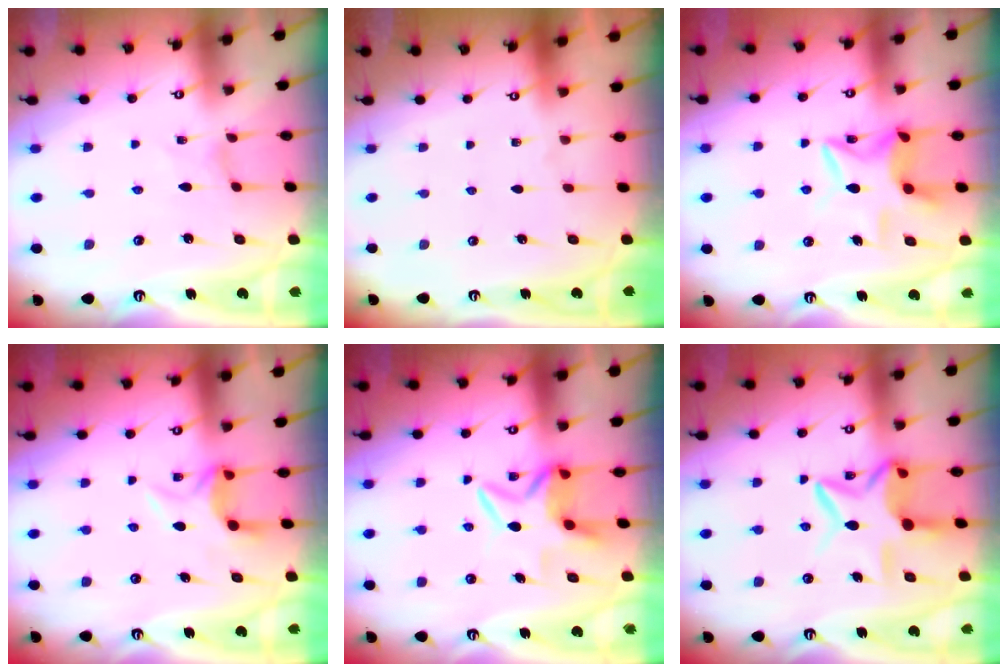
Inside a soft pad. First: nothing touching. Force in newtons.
{"total": 0.0}
{"total": 10.2, "press": 10.2, "slide": 0.7}
{"total": 5.7, "press": 5.6, "slide": 1.1}
{"total": 6.8, "press": 6.8, "slide": 1.0}
{"total": 11.8, "press": 11.8, "slide": 1.1}